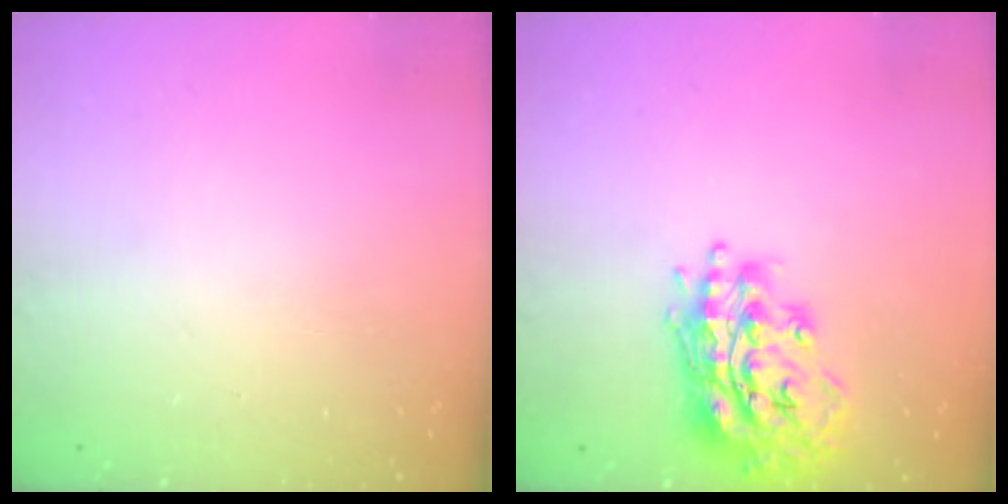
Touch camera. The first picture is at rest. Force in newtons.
{"total": 18.7, "press": 18.7, "slide": 1.8}